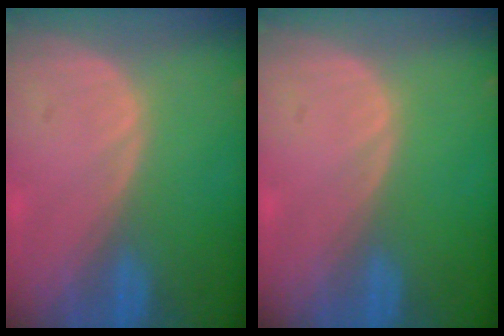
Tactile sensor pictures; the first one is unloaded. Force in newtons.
{"total": 0.0}